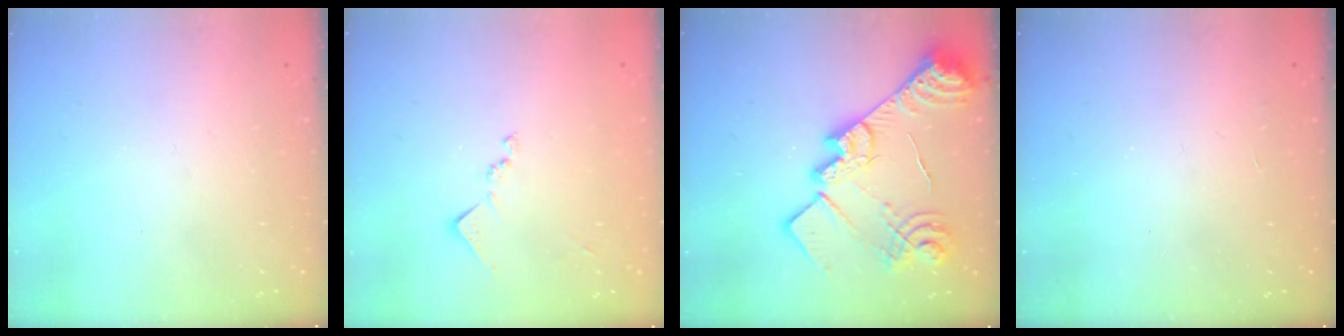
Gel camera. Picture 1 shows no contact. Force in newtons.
{"total": 9.2, "press": 9.2, "slide": 0.4}
{"total": 26.5, "press": 26.4, "slide": 2.2}
{"total": 2.2, "press": 2.2, "slide": 0.4}